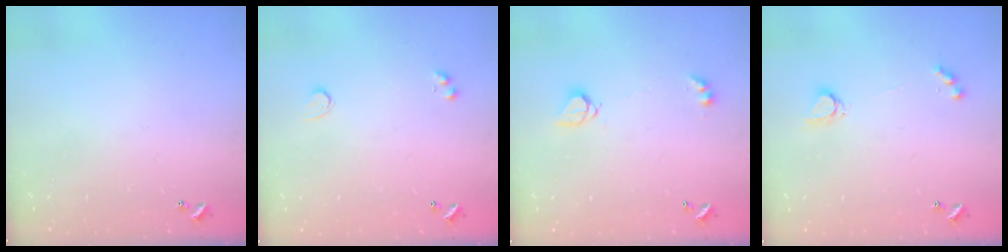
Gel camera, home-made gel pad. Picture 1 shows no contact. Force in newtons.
{"total": 2.1, "press": 1.6, "slide": 1.3}
{"total": 4.0, "press": 4.0, "slide": 0.3}
{"total": 3.3, "press": 3.3, "slide": 0.4}